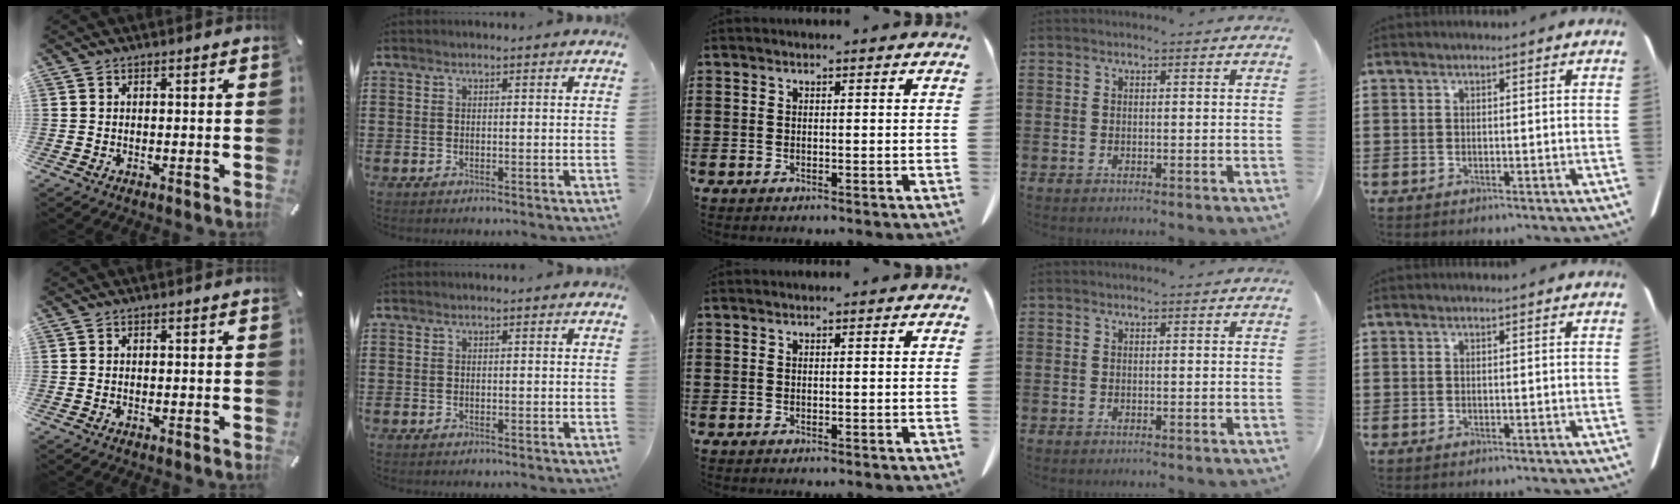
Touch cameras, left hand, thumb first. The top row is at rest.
{}